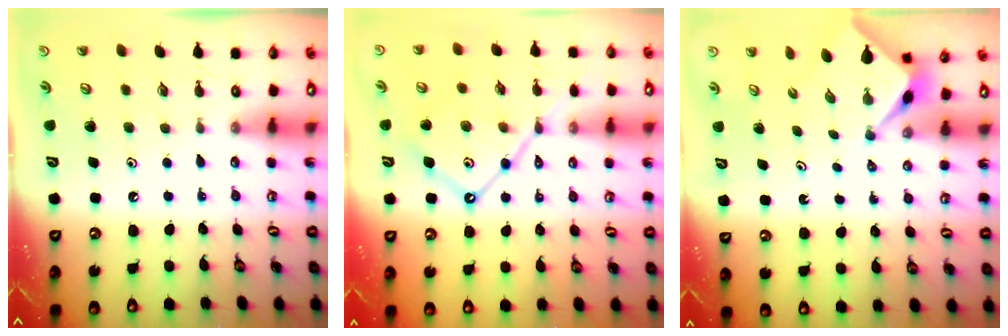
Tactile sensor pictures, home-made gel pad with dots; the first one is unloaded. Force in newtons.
{"total": 12.2, "press": 12.2, "slide": 1.1}
{"total": 2.5, "press": 2.5, "slide": 0.3}